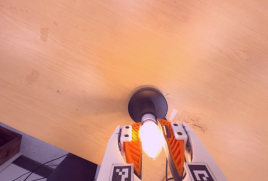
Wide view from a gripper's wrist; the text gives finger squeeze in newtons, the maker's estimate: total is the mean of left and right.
{"total": 32.4, "left": 37.0, "right": 27.9}